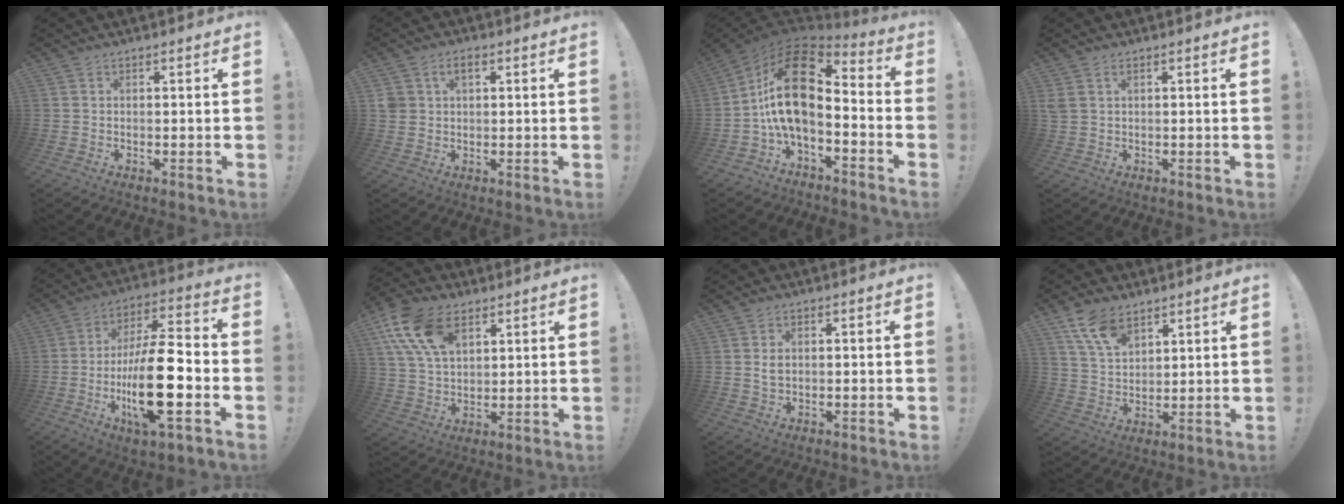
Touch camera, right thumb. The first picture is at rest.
{"total": 4.3, "force": [1.7, 3.2, 2.3], "torque": [-0.039, 0.004, 0.030]}
{"total": 17.0, "force": [1.3, 9.3, 14.2], "torque": [-0.263, -0.005, 0.022]}
{"total": 2.2, "force": [0.9, 1.2, 1.6], "torque": [-0.038, 0.005, 0.019]}
{"total": 21.2, "force": [-4.8, 6.3, 19.7], "torque": [-0.366, 0.009, -0.081]}
{"total": 16.6, "force": [8.1, 10.5, 10.0], "torque": [-0.194, -0.021, 0.154]}
{"total": 2.3, "force": [0.6, 1.7, 1.5], "torque": [-0.022, 0.004, 0.008]}
{"total": 10.5, "force": [7.0, 5.8, 5.2], "torque": [-0.100, -0.031, 0.135]}